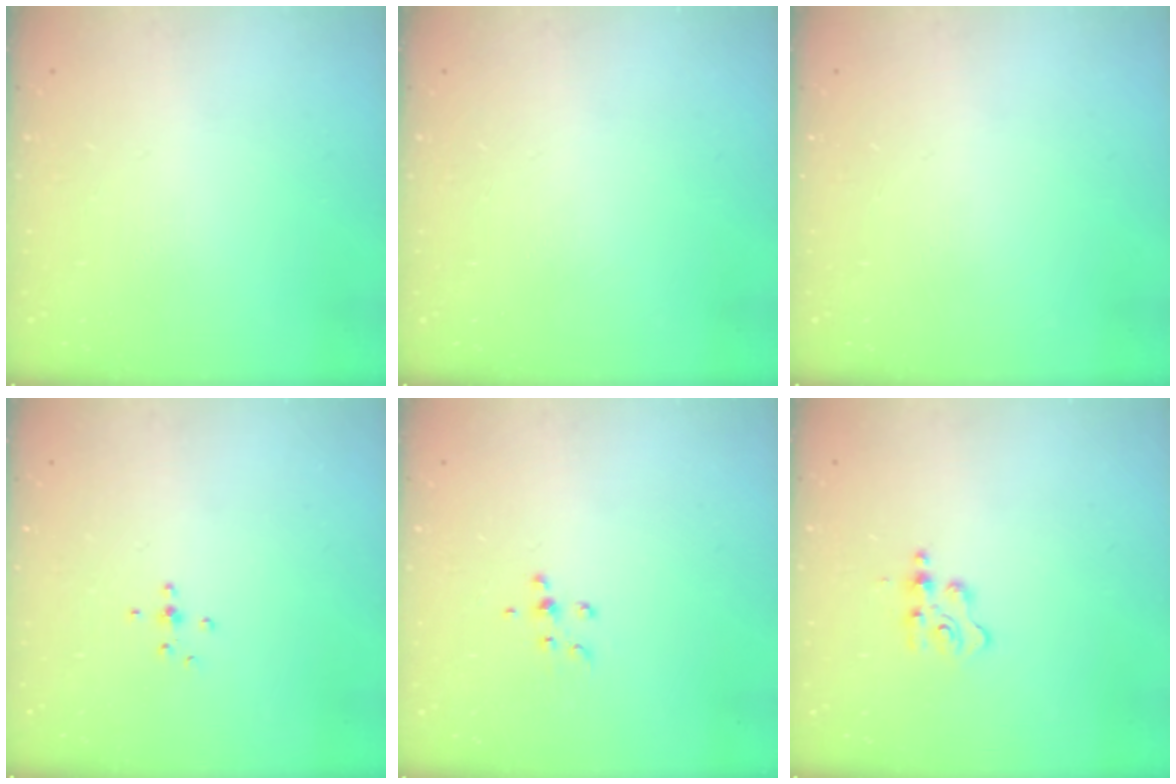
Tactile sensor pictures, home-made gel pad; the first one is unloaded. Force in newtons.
{"total": 0.0}
{"total": 0.0}
{"total": 3.2, "press": 3.2, "slide": 0.7}
{"total": 5.2, "press": 5.1, "slide": 0.9}
{"total": 3.4, "press": 3.3, "slide": 0.6}